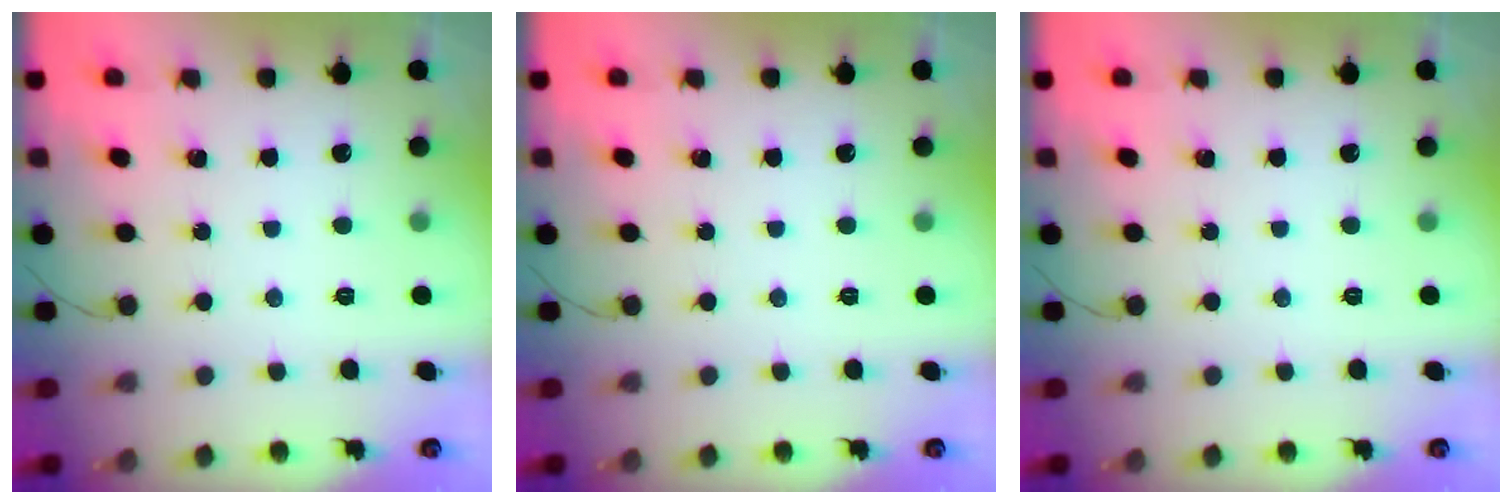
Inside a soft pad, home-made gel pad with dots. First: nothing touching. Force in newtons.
{"total": 0.0}
{"total": 0.0}